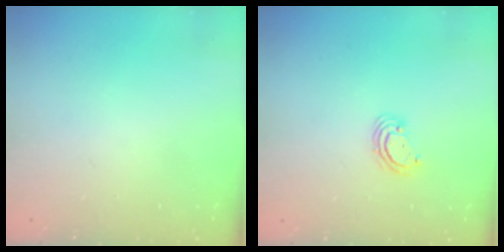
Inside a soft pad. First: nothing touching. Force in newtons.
{"total": 4.4, "press": 4.4, "slide": 0.5}